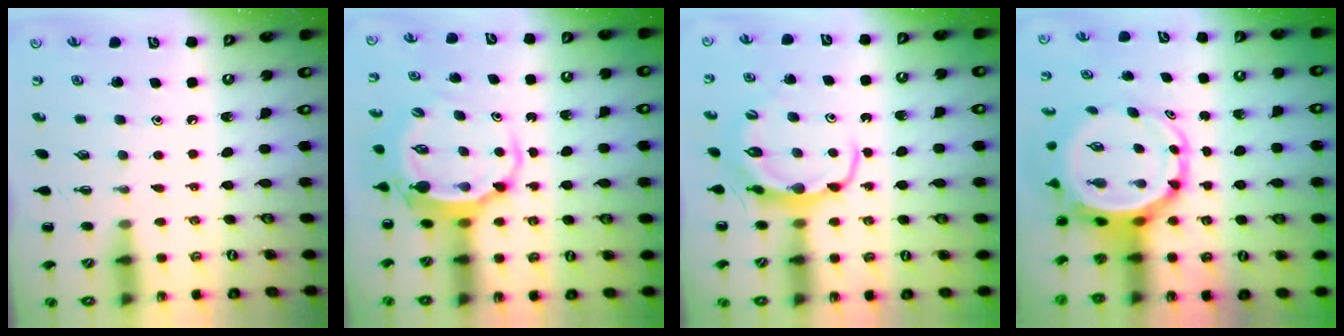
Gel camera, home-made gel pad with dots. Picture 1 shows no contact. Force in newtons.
{"total": 6.4, "press": 6.2, "slide": 1.3}
{"total": 6.2, "press": 6.1, "slide": 0.9}
{"total": 7.2, "press": 6.9, "slide": 2.2}